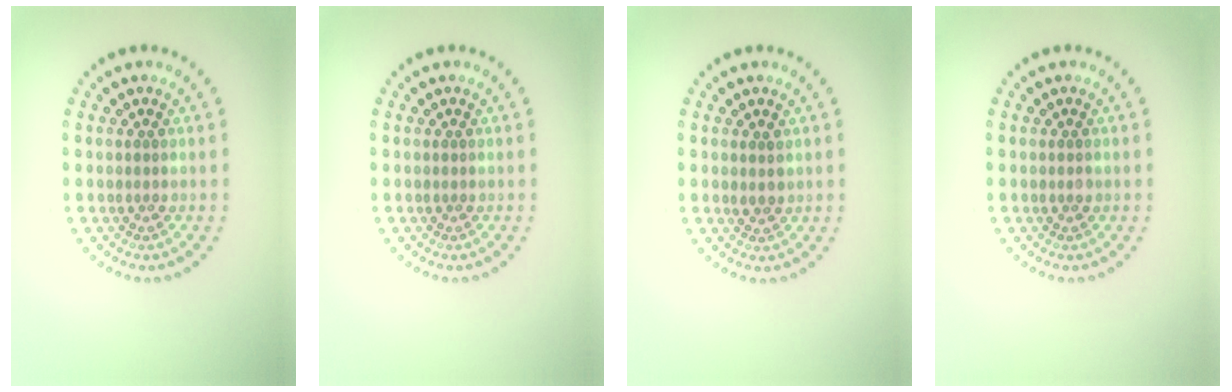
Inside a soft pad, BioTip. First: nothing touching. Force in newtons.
{"total": 0.0}
{"total": 1.2, "press": 1.1, "slide": 0.5}
{"total": 0.5, "press": 0.5, "slide": 0.1}